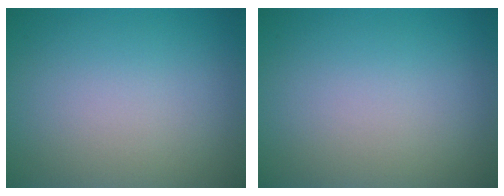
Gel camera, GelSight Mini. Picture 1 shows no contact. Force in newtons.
{"total": 0.0}